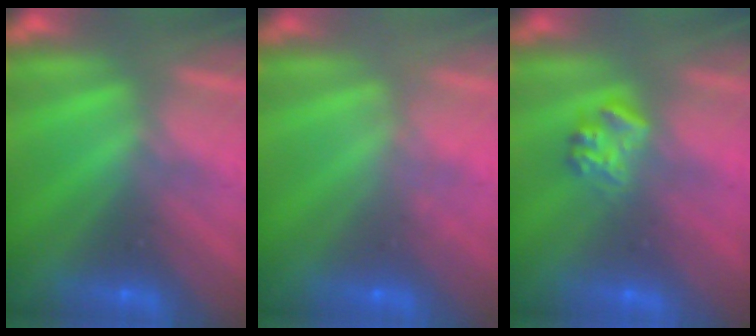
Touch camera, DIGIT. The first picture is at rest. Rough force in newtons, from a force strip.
{"total": 1.8}
{"total": 2.3}